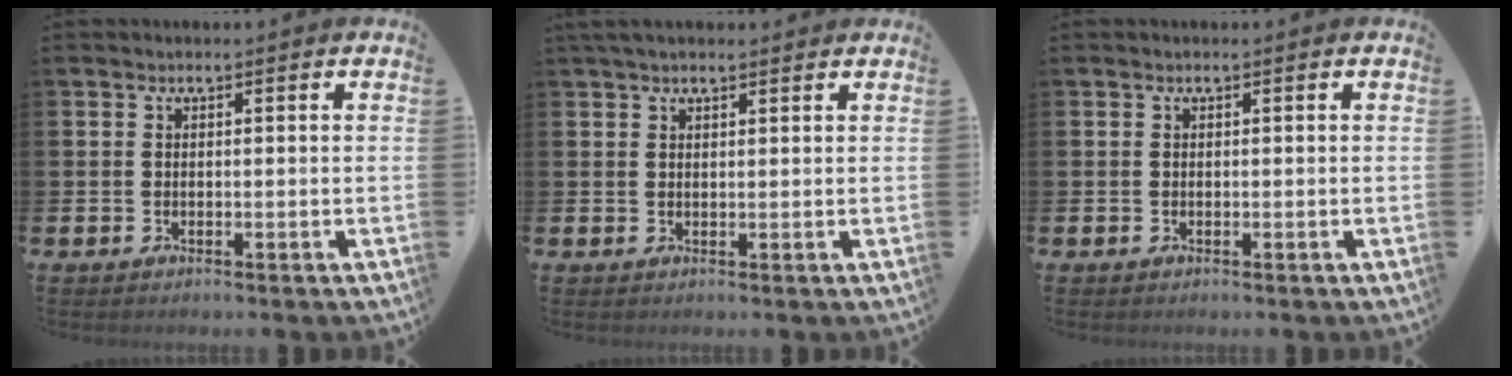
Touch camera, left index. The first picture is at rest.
{"total": 1.9, "force": [1.6, 0.5, 0.8], "torque": [-0.009, 0.002, 0.027]}
{"total": 0.0}